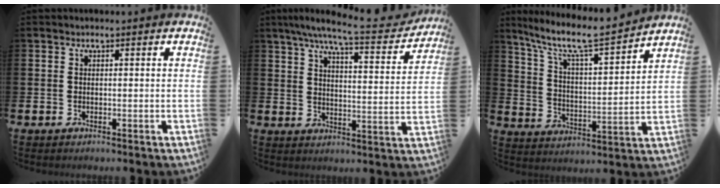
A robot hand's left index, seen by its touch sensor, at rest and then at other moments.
{"total": 8.3, "force": [7.3, 0.7, 3.9], "torque": [-0.086, -0.045, 0.122]}
{"total": 8.9, "force": [7.8, 0.9, 4.2], "torque": [-0.115, -0.053, 0.129]}